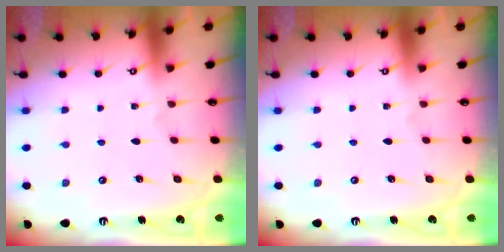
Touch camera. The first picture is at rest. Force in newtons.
{"total": 0.0}